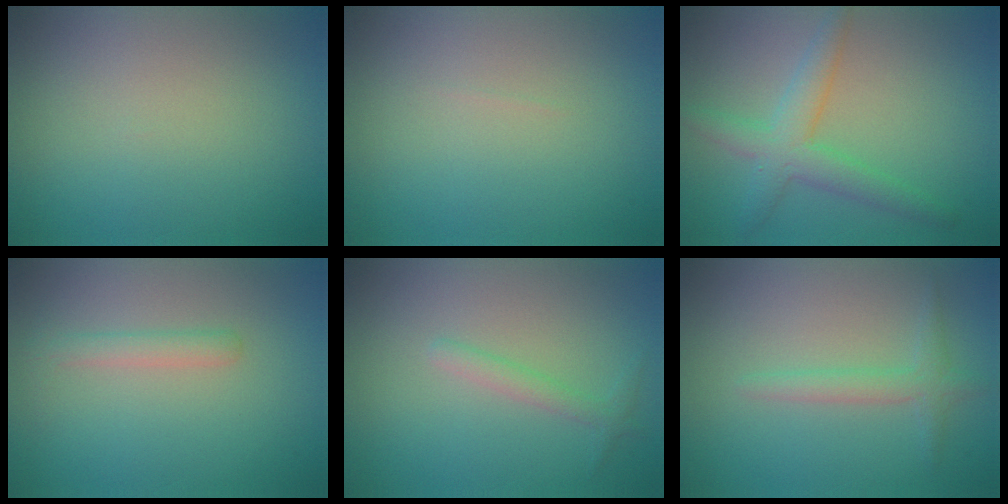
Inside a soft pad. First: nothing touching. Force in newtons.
{"total": 0.0}
{"total": 3.8, "press": 3.8, "slide": 0.1}
{"total": 1.4, "press": 1.4, "slide": 0.0}
{"total": 1.4, "press": 1.4, "slide": 0.1}
{"total": 1.8, "press": 1.8, "slide": 0.1}